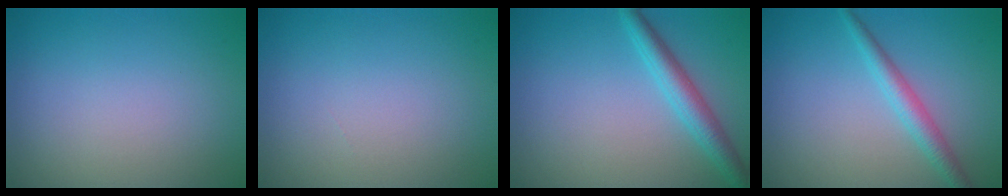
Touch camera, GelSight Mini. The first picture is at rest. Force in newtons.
{"total": 0.0}
{"total": 3.2, "press": 3.2, "slide": 0.1}
{"total": 2.5, "press": 2.5, "slide": 0.1}